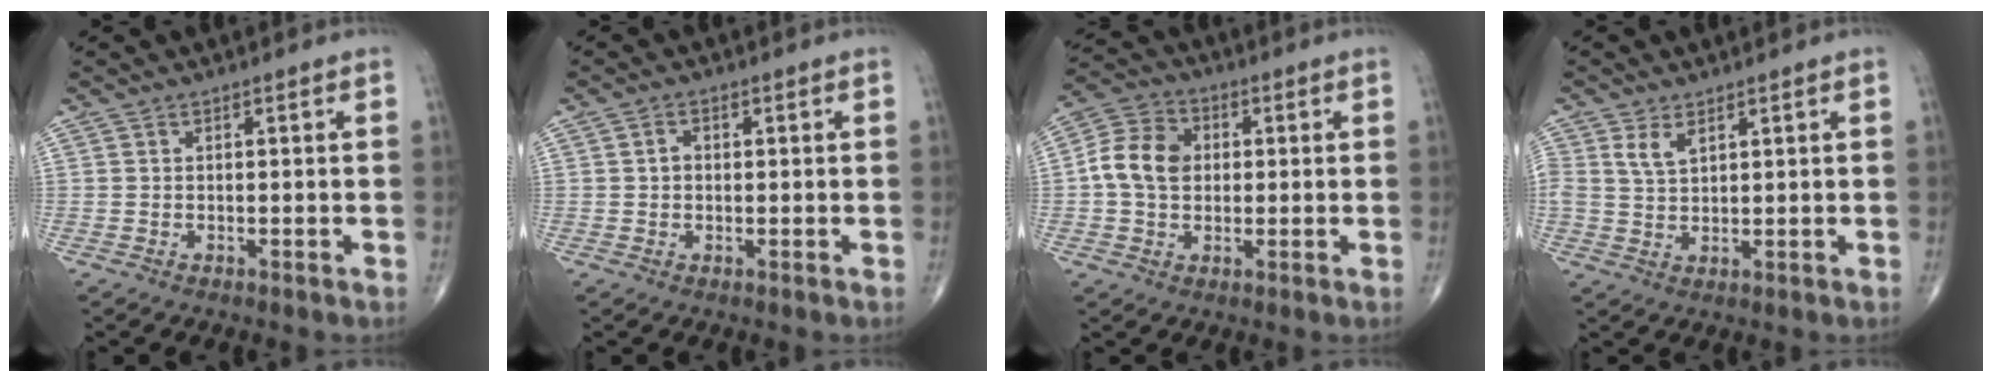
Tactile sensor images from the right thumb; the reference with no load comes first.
{"total": 1.9, "force": [0.2, 1.5, 1.1], "torque": [-0.014, 0.008, 0.003]}
{"total": 9.5, "force": [0.6, 7.4, 5.9], "torque": [-0.098, 0.020, 0.000]}
{"total": 3.5, "force": [1.9, 1.8, 2.3], "torque": [-0.039, -0.007, 0.041]}